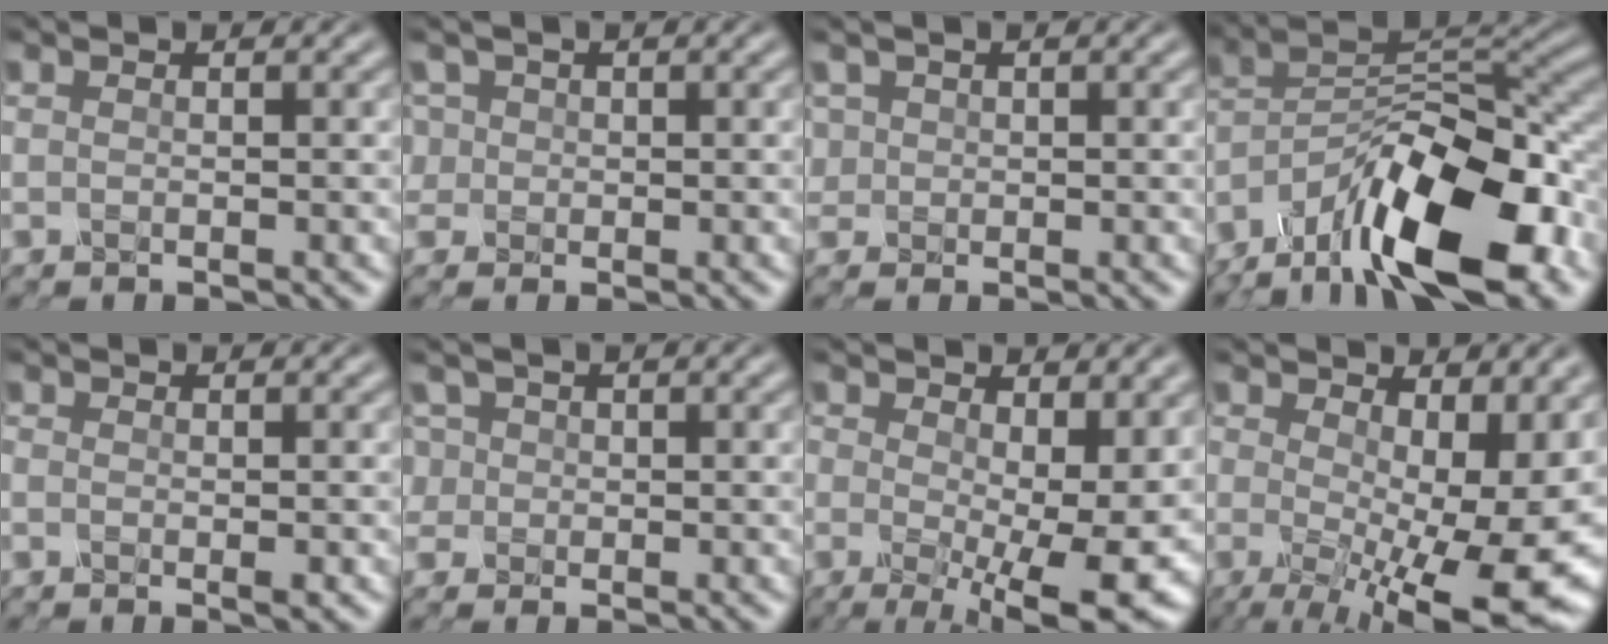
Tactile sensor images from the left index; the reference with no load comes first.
{"total": 3.4, "force": [0.8, 3.0, 1.4], "torque": [-0.029, 0.022, 0.010]}
{"total": 1.9, "force": [0.4, 1.7, 0.5], "torque": [-0.010, 0.002, 0.007]}
{"total": 13.7, "force": [-8.3, 4.9, 9.8], "torque": [-0.158, 0.008, -0.159]}
{"total": 1.2, "force": [-0.5, 0.7, 1.0], "torque": [-0.020, -0.004, -0.009]}
{"total": 4.2, "force": [1.1, 3.6, 1.8], "torque": [-0.042, 0.024, 0.010]}
{"total": 11.3, "force": [-0.6, 5.1, 10.0], "torque": [-0.156, -0.024, 0.000]}
{"total": 15.1, "force": [-1.4, 6.9, 13.3], "torque": [-0.187, -0.031, -0.001]}